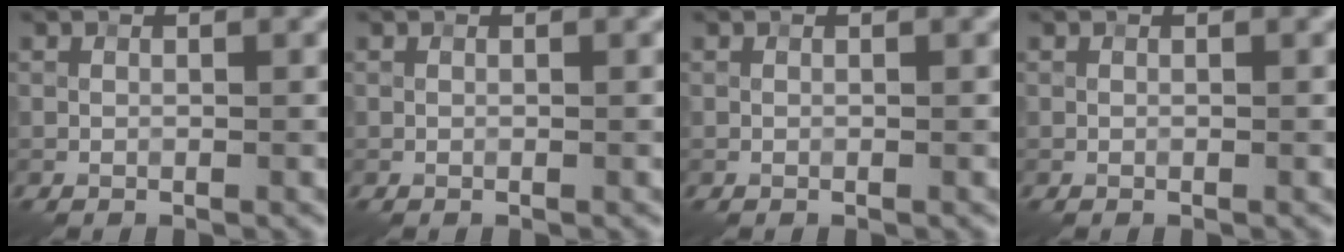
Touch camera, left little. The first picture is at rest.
{"total": 0.0}
{"total": 0.0}
{"total": 0.0}